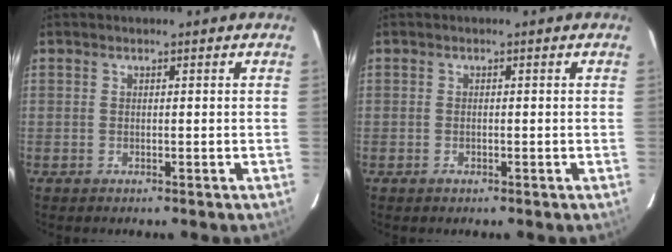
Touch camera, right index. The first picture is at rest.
{"total": 0.7, "force": [-0.4, 0.5, 0.3], "torque": [-0.005, -0.001, -0.007]}